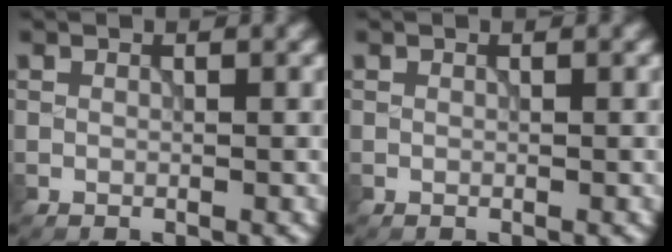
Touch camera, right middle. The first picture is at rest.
{"total": 0.0}